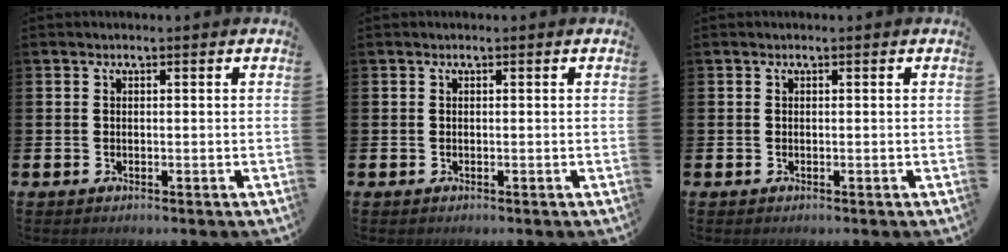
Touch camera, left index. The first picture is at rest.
{"total": 0.0}
{"total": 0.0}